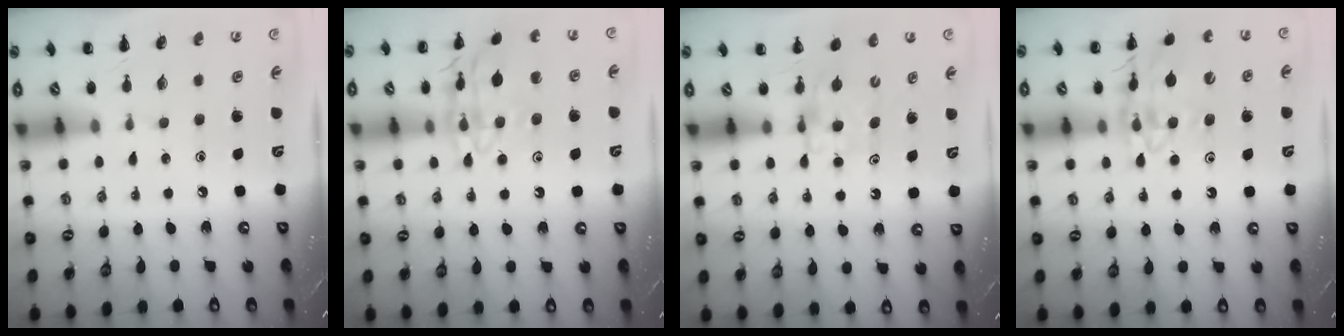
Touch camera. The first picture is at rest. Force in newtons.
{"total": 14.8, "press": 14.8, "slide": 0.9}
{"total": 5.2, "press": 5.2, "slide": 0.4}
{"total": 15.5, "press": 15.4, "slide": 1.8}